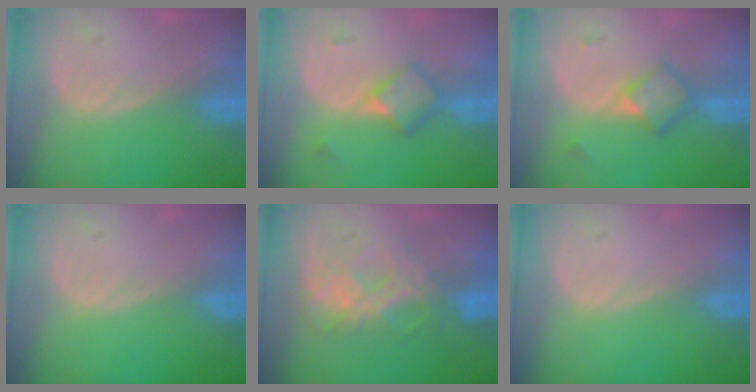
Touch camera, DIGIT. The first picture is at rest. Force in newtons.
{"total": 4.8, "press": 4.2, "slide": 2.2}
{"total": 4.8, "press": 4.2, "slide": 2.2}
{"total": 0.0}
{"total": 6.8, "press": 6.7, "slide": 1.2}
{"total": 0.0}